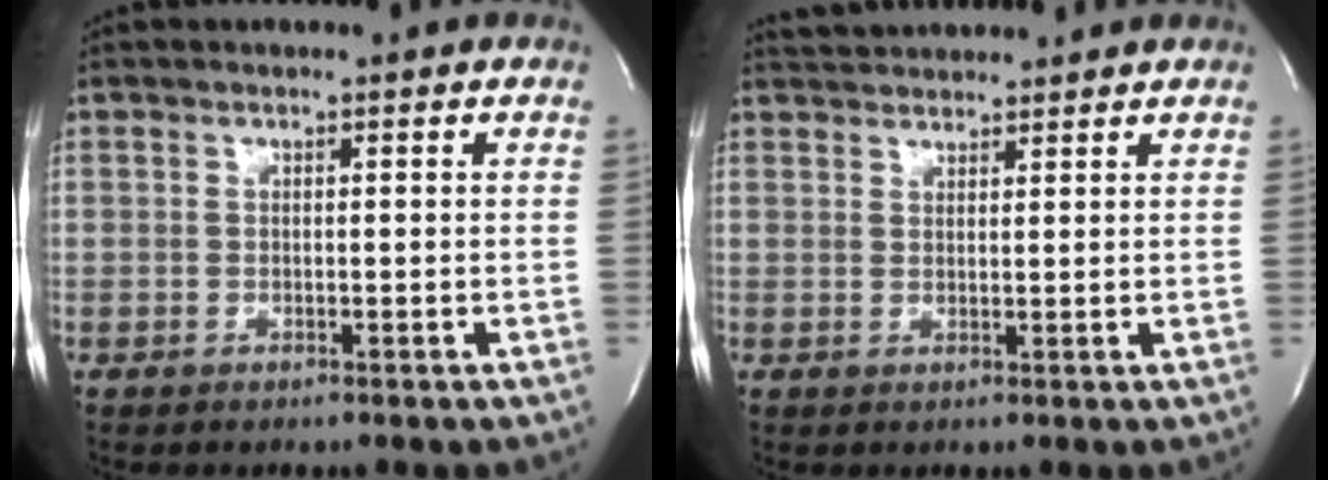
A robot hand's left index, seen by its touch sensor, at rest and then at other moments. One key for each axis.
{"total": 5.2, "fx": 5.1, "fy": 0.7, "fz": 0.8, "tx": -0.017, "ty": 0.032, "tz": 0.080}